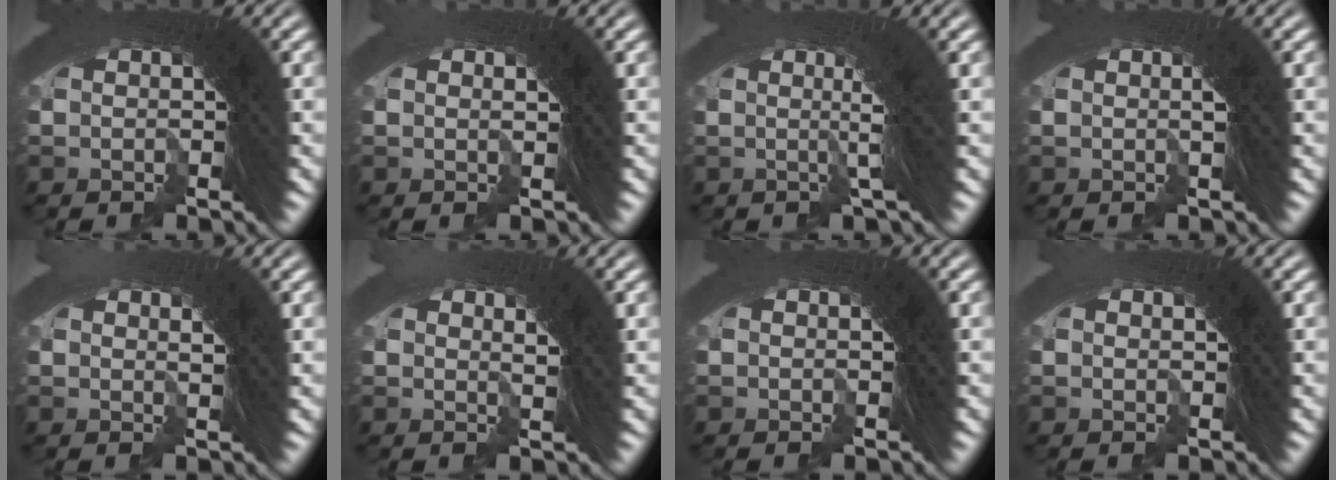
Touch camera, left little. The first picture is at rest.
{"total": 1.1, "force": [-0.8, 0.5, 0.5], "torque": [-0.019, -0.015, -0.009]}
{"total": 5.7, "force": [2.6, 2.0, 4.6], "torque": [-0.063, 0.033, 0.022]}
{"total": 1.4, "force": [0.6, 0.7, 1.1], "torque": [-0.023, 0.007, 0.003]}
{"total": 1.5, "force": [-1.2, 0.9, -0.1], "torque": [-0.019, -0.025, -0.016]}
{"total": 1.6, "force": [-1.0, 1.1, 0.5], "torque": [-0.023, -0.023, -0.012]}
{"total": 0.0}
{"total": 0.8, "force": [-0.8, 0.1, -0.2], "torque": [-0.009, -0.017, -0.007]}